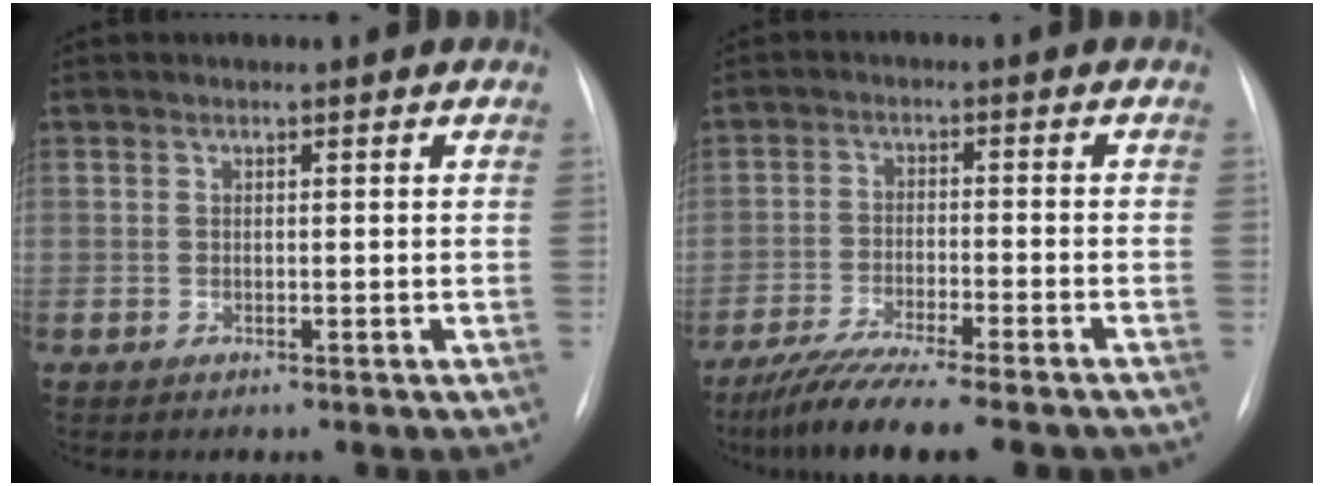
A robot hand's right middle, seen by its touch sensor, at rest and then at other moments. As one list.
[{"total": 13.8, "force": [-11.6, 1.2, 7.4], "torque": [-0.121, -0.029, -0.182]}]